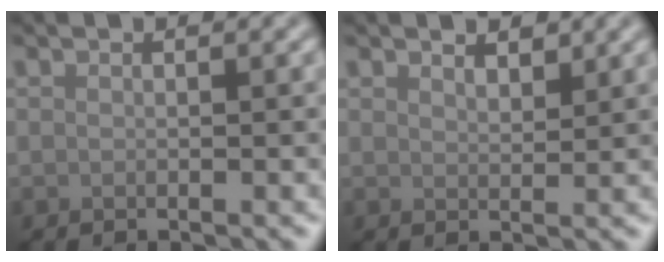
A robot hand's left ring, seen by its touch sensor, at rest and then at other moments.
{"total": 1.7, "force": [1.5, 0.5, 0.6], "torque": [-0.010, 0.000, 0.027]}